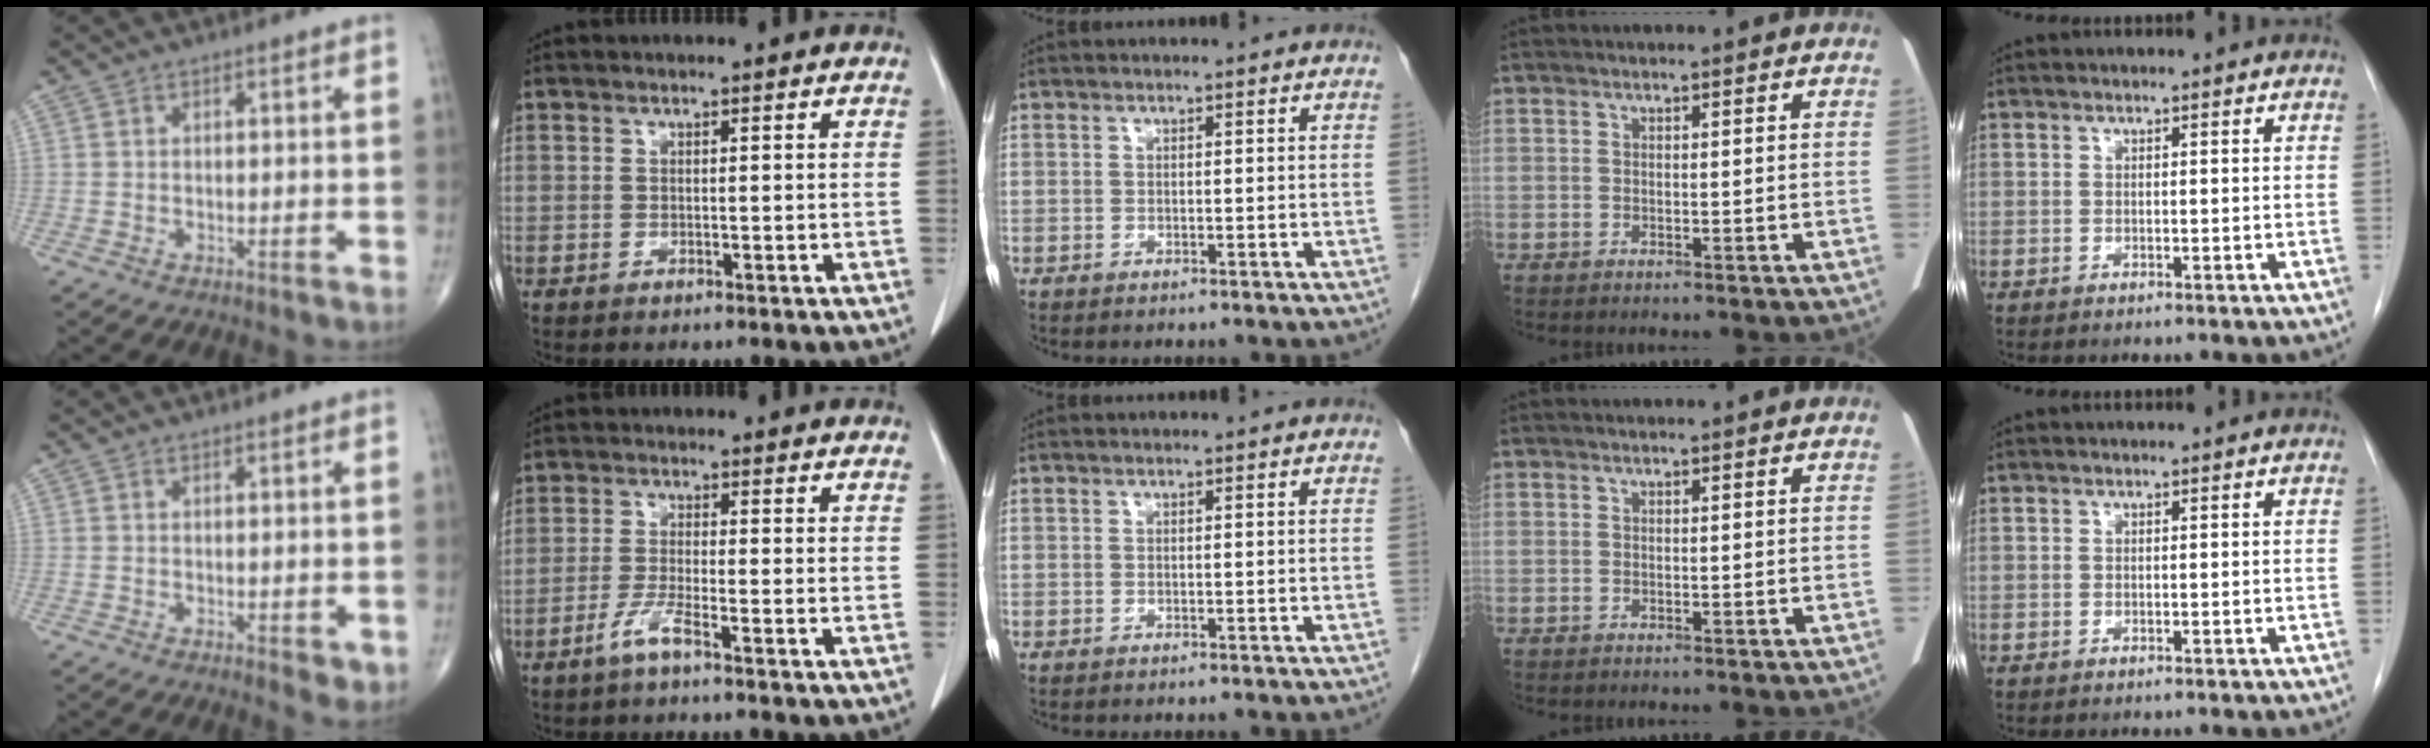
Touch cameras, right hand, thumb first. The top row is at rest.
{"thumb": {"total": 2.6, "force": [-0.4, 1.2, 2.2], "torque": [-0.017, -0.005, -0.004]}, "index": {"total": 3.3, "force": [-2.3, -0.3, 2.4], "torque": [-0.052, -0.004, -0.051]}}